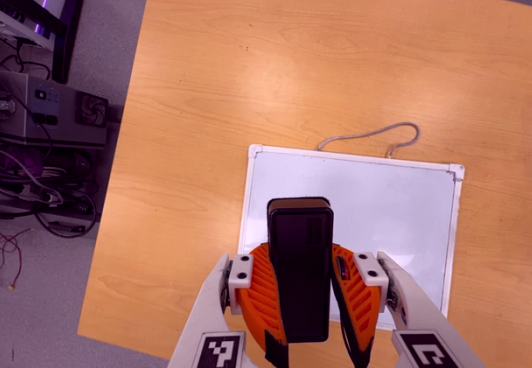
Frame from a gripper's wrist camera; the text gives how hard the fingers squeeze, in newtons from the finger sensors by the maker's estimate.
{"total": 10.3, "left": 8.9, "right": 11.8}